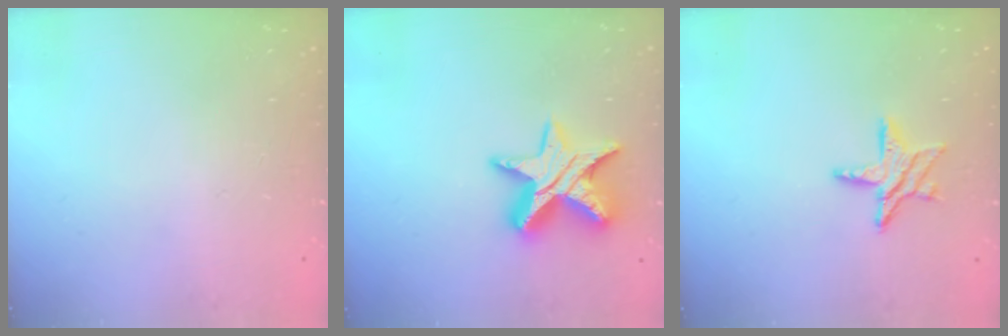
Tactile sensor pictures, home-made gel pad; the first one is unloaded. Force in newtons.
{"total": 12.0, "press": 11.9, "slide": 1.1}
{"total": 8.7, "press": 8.7, "slide": 0.6}